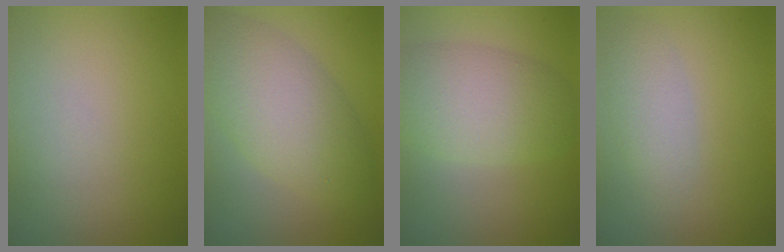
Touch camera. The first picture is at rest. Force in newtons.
{"total": 6.9, "press": 6.9, "slide": 0.1}
{"total": 6.1, "press": 6.0, "slide": 0.2}
{"total": 2.4, "press": 2.4, "slide": 0.1}